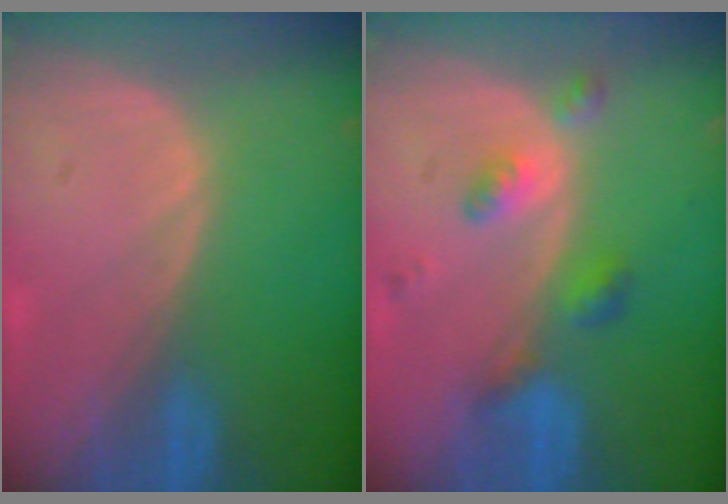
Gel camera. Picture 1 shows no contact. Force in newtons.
{"total": 5.3, "press": 4.6, "slide": 2.7}